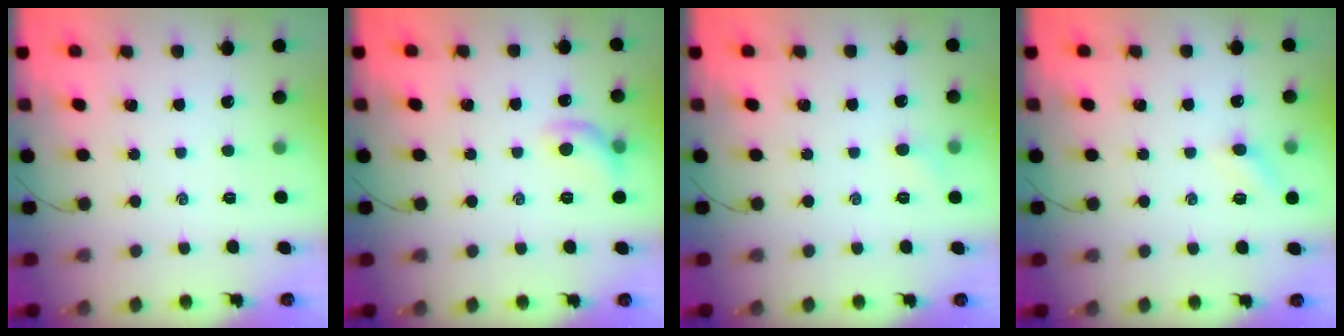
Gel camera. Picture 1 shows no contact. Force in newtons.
{"total": 8.3, "press": 8.3, "slide": 0.7}
{"total": 4.3, "press": 4.1, "slide": 1.2}
{"total": 5.5, "press": 5.2, "slide": 1.7}